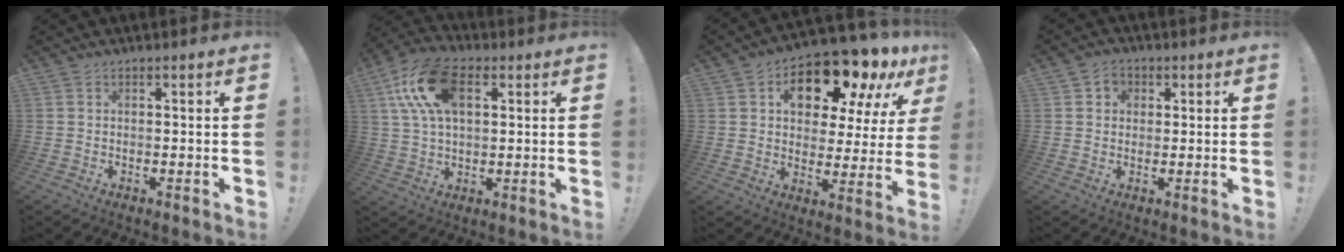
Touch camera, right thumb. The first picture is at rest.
{"total": 17.3, "force": [5.8, 10.2, 12.7], "torque": [-0.231, -0.004, 0.105]}
{"total": 16.0, "force": [10.1, 7.5, 9.9], "torque": [-0.144, -0.070, 0.167]}
{"total": 4.1, "force": [1.2, 3.7, 1.2], "torque": [-0.015, 0.000, 0.021]}